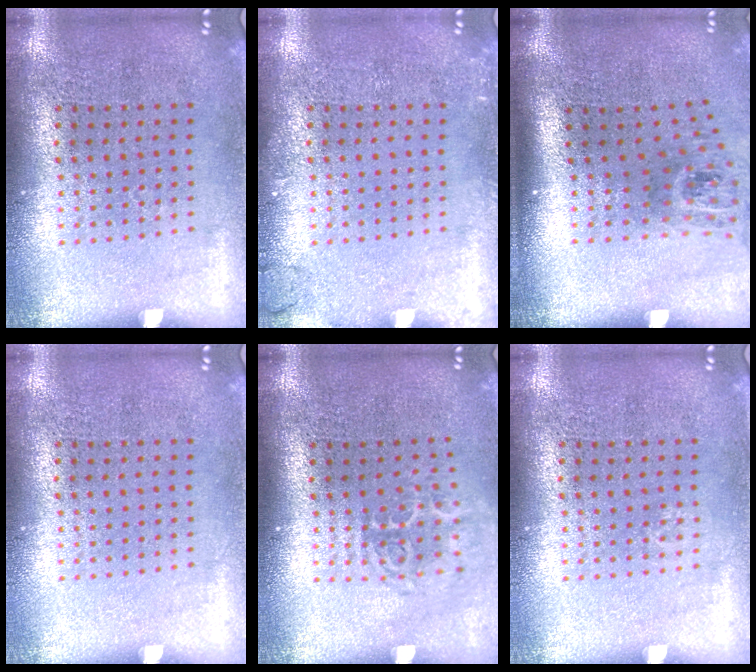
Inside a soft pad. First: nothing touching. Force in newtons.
{"total": 1.2, "press": 1.1, "slide": 0.2}
{"total": 1.8, "press": 1.3, "slide": 1.3}
{"total": 0.0}
{"total": 1.8, "press": 1.2, "slide": 1.3}
{"total": 0.5, "press": 0.5, "slide": 0.2}